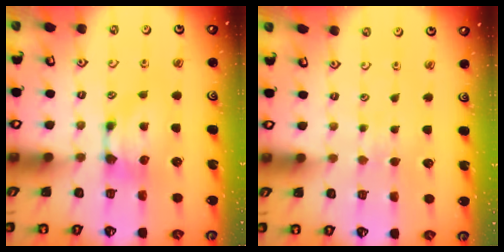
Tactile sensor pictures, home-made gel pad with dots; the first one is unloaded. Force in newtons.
{"total": 3.8, "press": 3.8, "slide": 0.4}